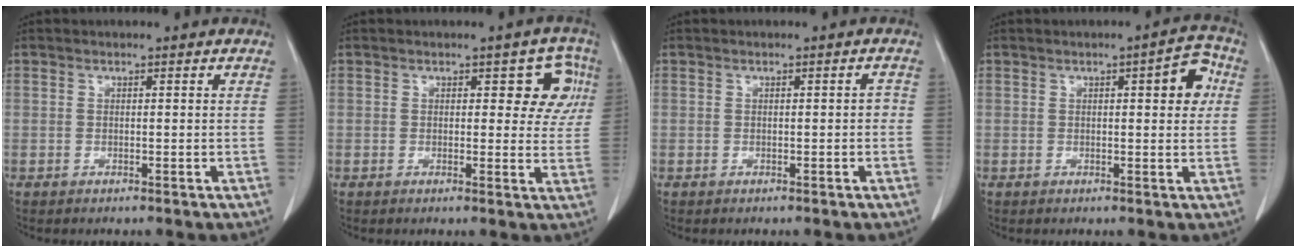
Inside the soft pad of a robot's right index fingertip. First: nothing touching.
{"total": 5.9, "force": [1.8, 3.4, 4.4], "torque": [-0.024, 0.018, 0.016]}
{"total": 0.9, "force": [-0.2, 0.4, 0.8], "torque": [-0.007, 0.003, -0.002]}
{"total": 5.2, "force": [1.3, 1.5, 4.9], "torque": [-0.058, 0.011, 0.011]}